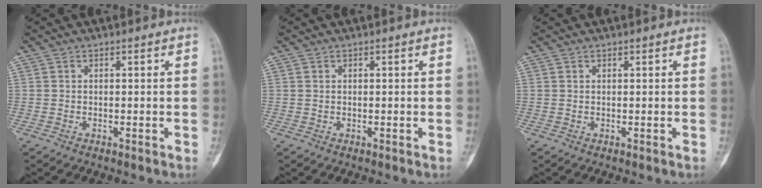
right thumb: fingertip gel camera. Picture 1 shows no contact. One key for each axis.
{"total": 0.0}
{"total": 0.0}